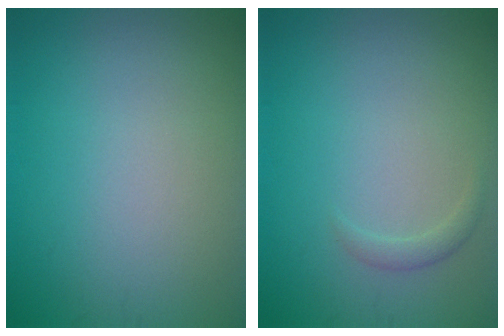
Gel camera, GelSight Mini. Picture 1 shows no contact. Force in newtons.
{"total": 0.9, "press": 0.9, "slide": 0.1}